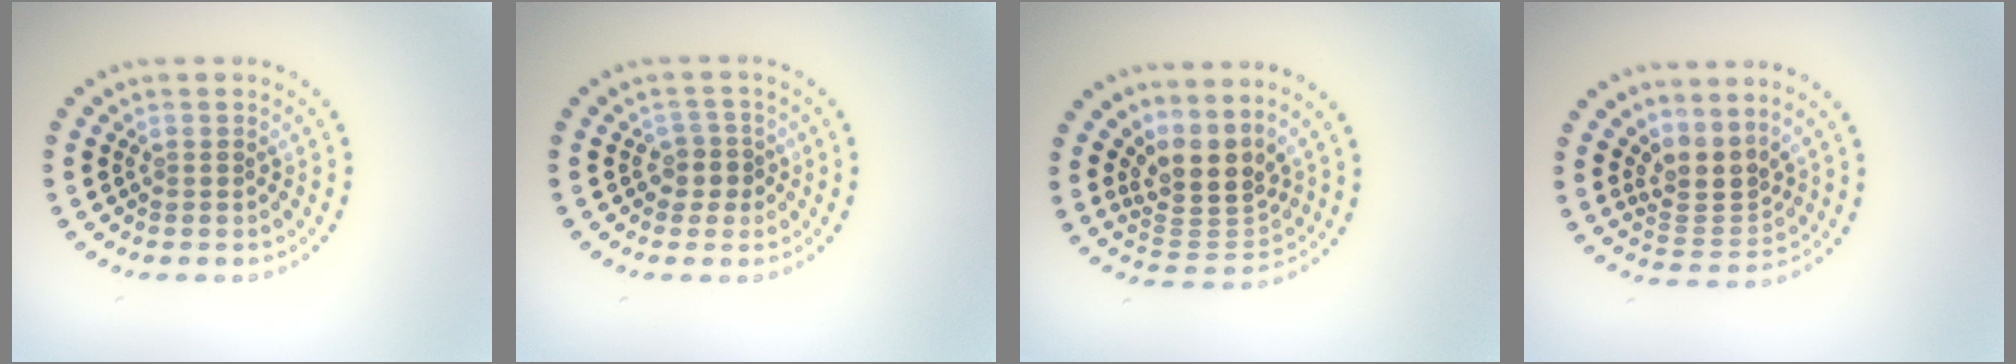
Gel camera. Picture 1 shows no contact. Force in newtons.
{"total": 1.9, "press": 1.6, "slide": 1.0}
{"total": 4.1, "press": 3.0, "slide": 2.7}
{"total": 3.0, "press": 2.0, "slide": 2.2}